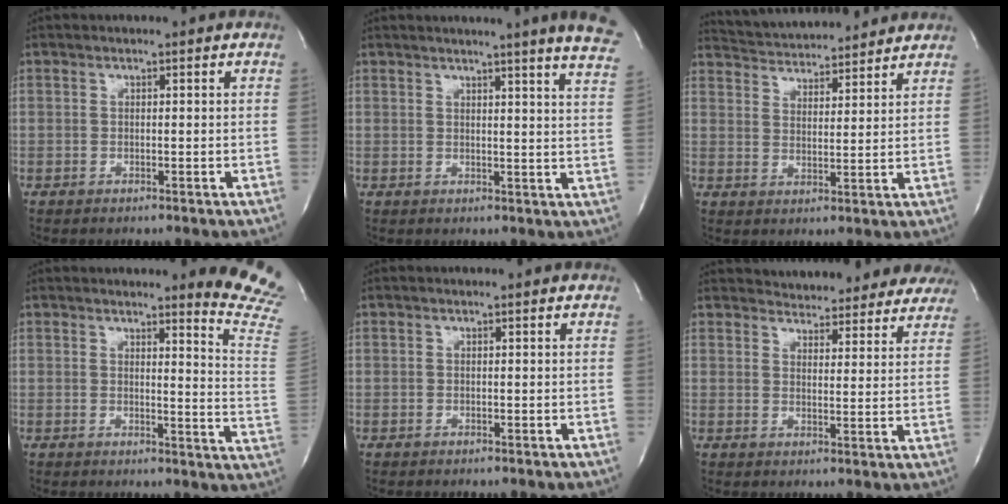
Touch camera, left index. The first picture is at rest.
{"total": 12.6, "force": [10.8, -1.1, 6.3], "torque": [-0.083, -0.055, 0.106]}
{"total": 13.2, "force": [12.5, 2.0, 3.5], "torque": [-0.060, 0.023, 0.189]}
{"total": 11.0, "force": [10.2, -0.9, 3.8], "torque": [-0.035, -0.119, 0.087]}
{"total": 0.0}
{"total": 19.6, "force": [18.3, 6.1, 3.8], "torque": [-0.045, -0.012, 0.214]}